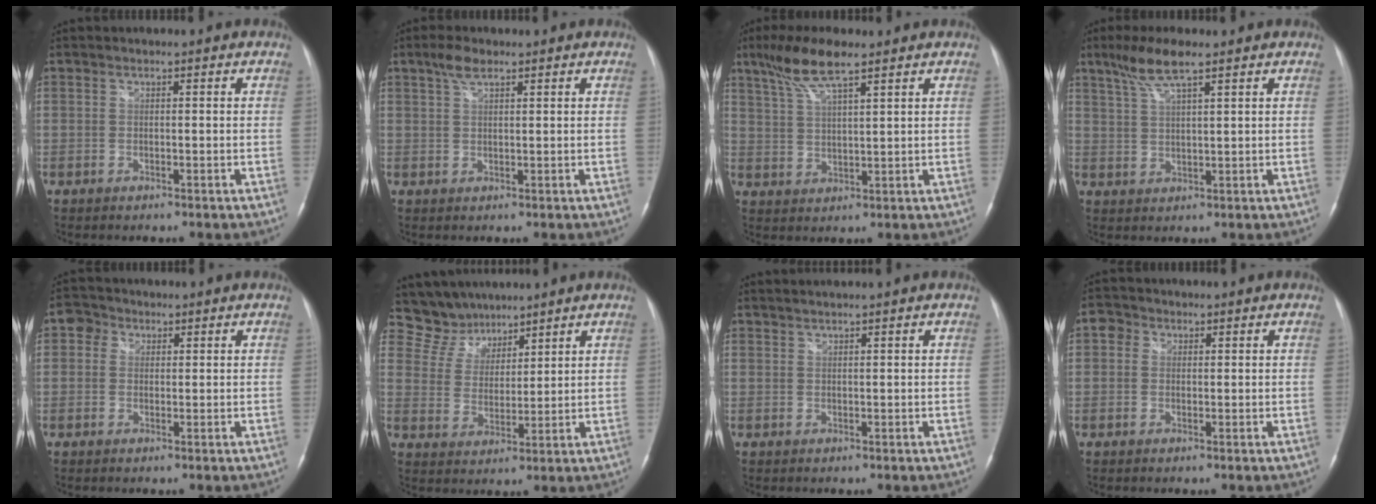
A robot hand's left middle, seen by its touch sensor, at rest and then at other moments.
{"total": 3.1, "force": [2.1, 1.1, 2.1], "torque": [-0.046, 0.009, 0.042]}
{"total": 8.1, "force": [5.6, 1.1, 5.7], "torque": [-0.122, 0.012, 0.108]}
{"total": 6.3, "force": [4.3, 0.7, 4.5], "torque": [-0.099, 0.009, 0.085]}
{"total": 3.0, "force": [1.2, 2.6, 1.1], "torque": [-0.020, 0.012, 0.018]}
{"total": 7.0, "force": [6.3, 3.1, -0.5], "torque": [0.001, 0.013, 0.130]}
{"total": 2.4, "force": [2.2, -0.4, 0.8], "torque": [-0.008, 0.017, 0.042]}
{"total": 2.5, "force": [0.8, 2.2, 0.9], "torque": [-0.018, 0.013, 0.010]}